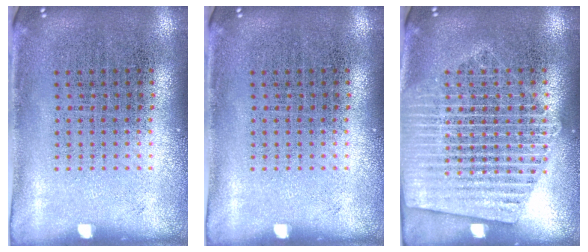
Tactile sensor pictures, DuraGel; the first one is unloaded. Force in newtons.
{"total": 0.0}
{"total": 2.0, "press": 2.0, "slide": 0.2}